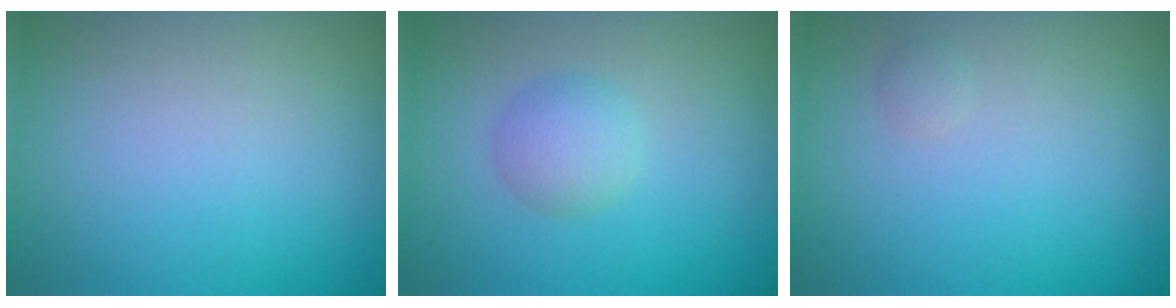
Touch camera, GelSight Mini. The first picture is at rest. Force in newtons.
{"total": 2.3, "press": 2.3, "slide": 0.1}
{"total": 0.6, "press": 0.6, "slide": 0.1}